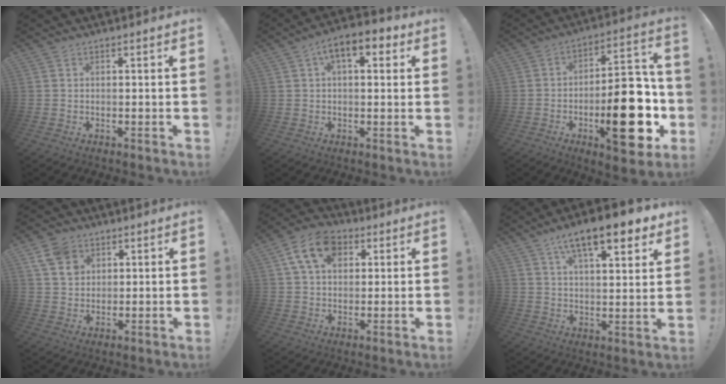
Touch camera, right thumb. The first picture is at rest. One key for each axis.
{"total": 8.7, "fx": 3.2, "fy": 4.1, "fz": 7.0, "tx": -0.093, "ty": -0.008, "tz": 0.051}
{"total": 23.7, "fx": -6.8, "fy": 9.7, "fz": 20.6, "tx": -0.290, "ty": 0.040, "tz": -0.097}
{"total": 9.2, "fx": 4.9, "fy": 6.7, "fz": 3.8, "tx": -0.061, "ty": -0.018, "tz": 0.099}
{"total": 12.5, "fx": 4.9, "fy": 8.8, "fz": 7.4, "tx": -0.118, "ty": -0.003, "tz": 0.095}
{"total": 14.3, "fx": 8.6, "fy": 4.3, "fz": 10.6, "tx": -0.161, "ty": -0.046, "tz": 0.139}